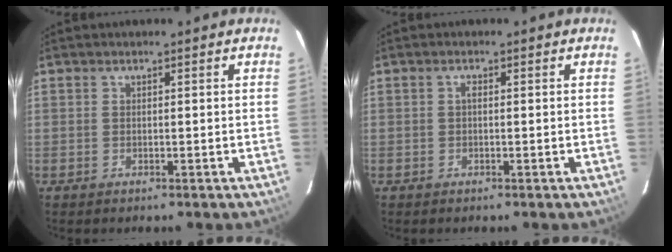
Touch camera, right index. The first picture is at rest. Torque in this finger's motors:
{"motor_torque": [0.24, 0.02, 0.05, 0.03]}